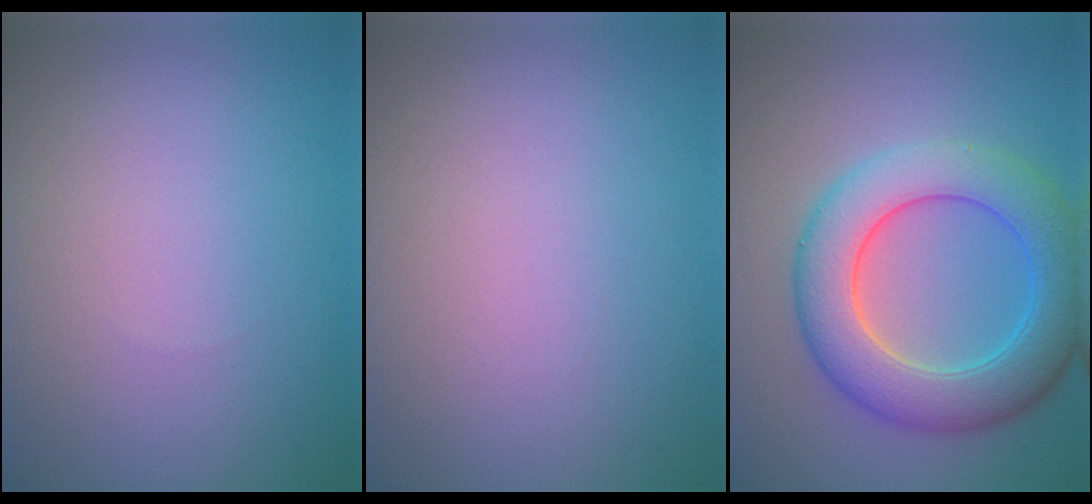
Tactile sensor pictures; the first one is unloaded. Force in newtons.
{"total": 0.0}
{"total": 7.7, "press": 7.7, "slide": 0.3}